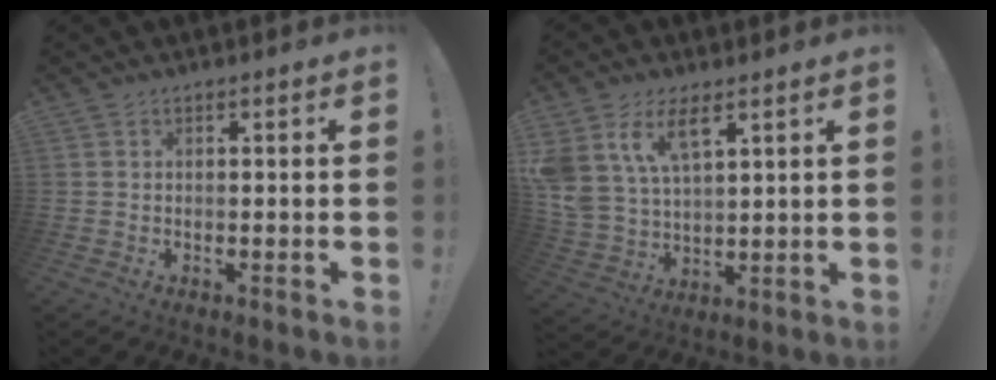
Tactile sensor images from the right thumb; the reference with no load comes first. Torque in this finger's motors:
{"motor_torque": [2.02, 2.40, 1.60, 0.77, 0.13]}